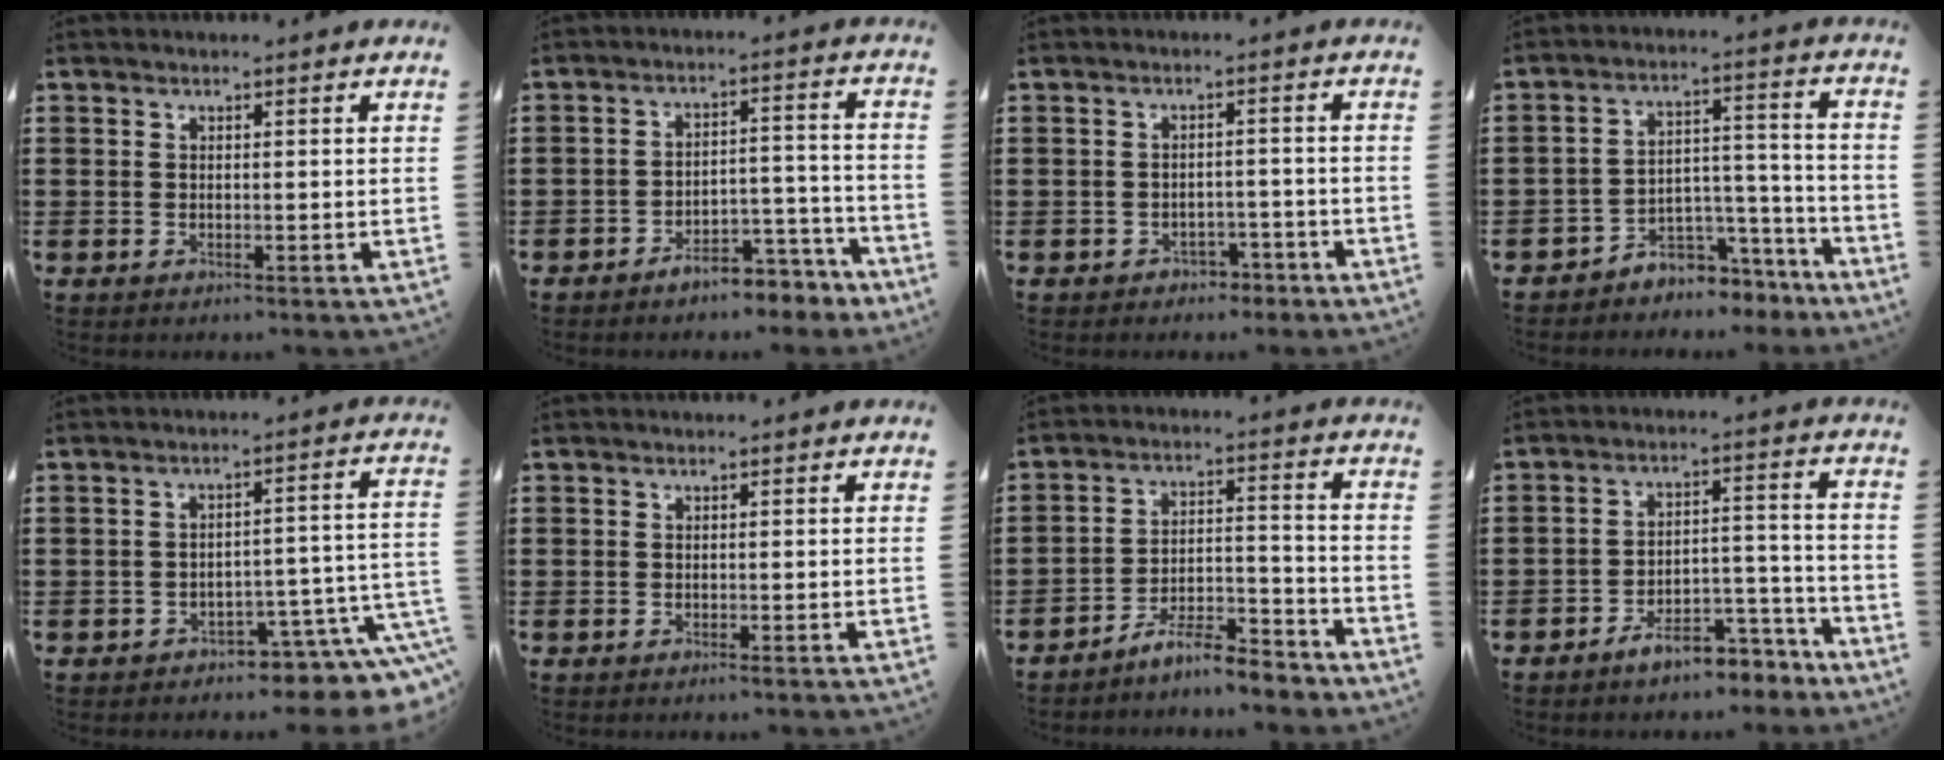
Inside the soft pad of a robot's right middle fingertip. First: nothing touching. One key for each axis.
{"total": 5.4, "fx": -5.1, "fy": 1.0, "fz": 1.6, "tx": -0.025, "ty": 0.009, "tz": -0.097}
{"total": 2.1, "fx": -1.9, "fy": 0.8, "fz": 0.0, "tx": -0.010, "ty": 0.000, "tz": -0.042}
{"total": 4.7, "fx": -4.4, "fy": 1.8, "fz": 0.4, "tx": -0.013, "ty": 0.011, "tz": -0.087}
{"total": 4.5, "fx": -4.0, "fy": 1.0, "fz": 1.9, "tx": -0.026, "ty": -0.012, "tz": -0.078}
{"total": 0.0}
{"total": 7.1, "fx": -6.7, "fy": 0.7, "fz": 2.3, "tx": -0.039, "ty": 0.010, "tz": -0.126}
{"total": 6.8, "fx": -6.1, "fy": 1.7, "fz": 2.6, "tx": -0.035, "ty": 0.017, "tz": -0.111}